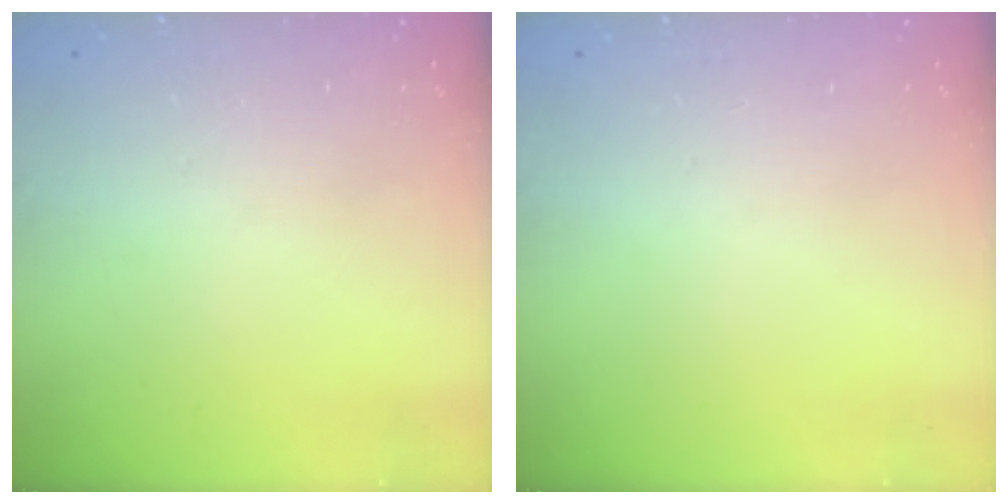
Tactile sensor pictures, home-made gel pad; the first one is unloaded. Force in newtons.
{"total": 0.0}